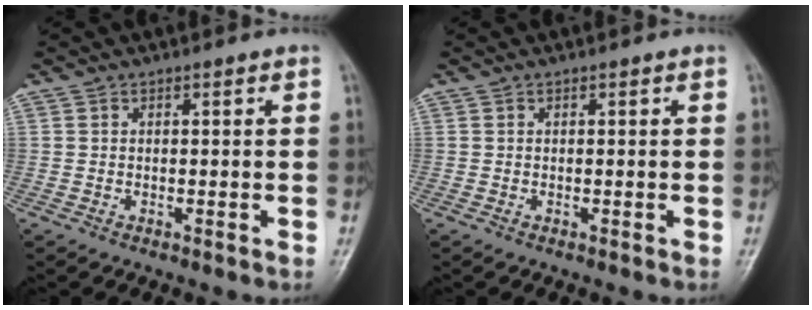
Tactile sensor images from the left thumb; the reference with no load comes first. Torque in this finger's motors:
{"motor_torque": [0.02, 0.02, 0.05, -0.05, 0.00]}